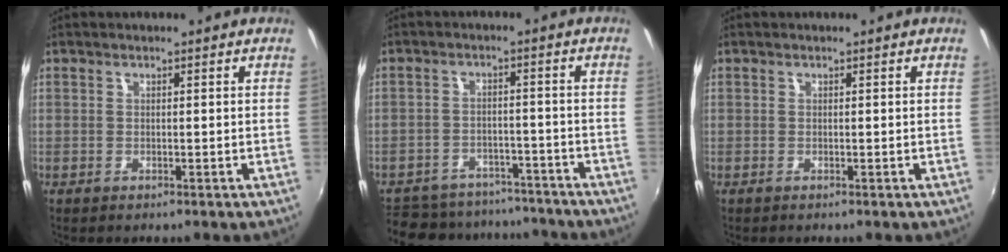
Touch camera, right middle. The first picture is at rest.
{"total": 18.2, "force": [-15.5, 7.5, 5.7], "torque": [-0.141, 0.015, -0.205]}
{"total": 0.0}